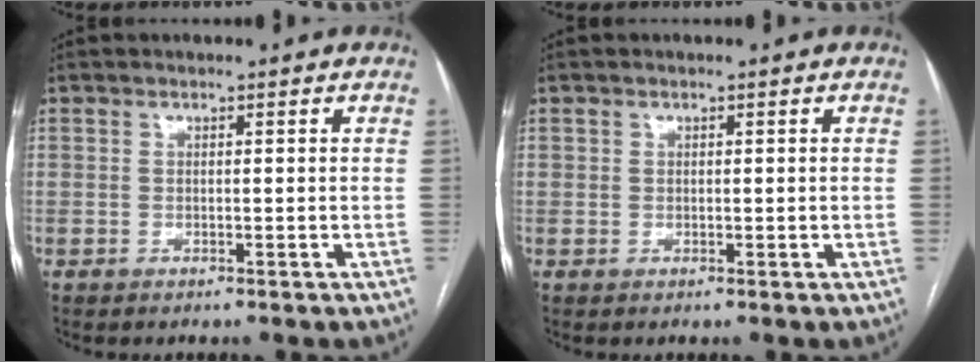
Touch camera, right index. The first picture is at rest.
{"total": 0.9, "force": [0.3, 0.8, 0.1], "torque": [0.007, 0.001, 0.002]}